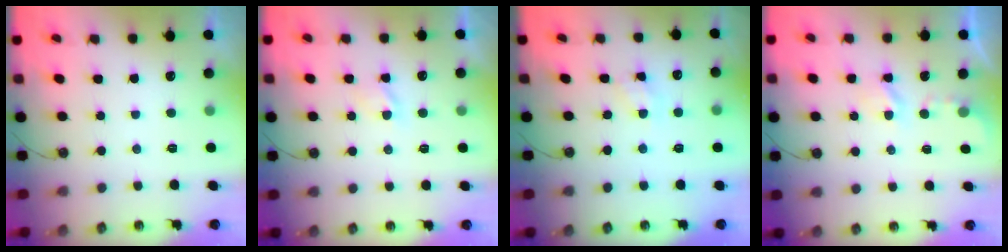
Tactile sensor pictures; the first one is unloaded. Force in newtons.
{"total": 2.2, "press": 2.1, "slide": 0.4}
{"total": 4.8, "press": 4.7, "slide": 0.8}
{"total": 2.7, "press": 2.7, "slide": 0.5}